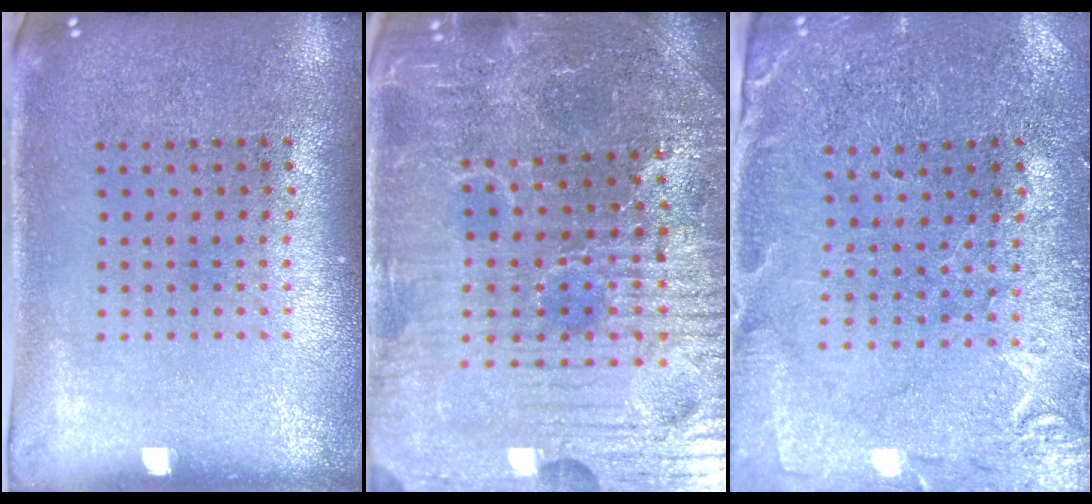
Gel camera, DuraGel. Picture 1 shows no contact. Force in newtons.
{"total": 5.6, "press": 5.3, "slide": 1.6}
{"total": 0.5, "press": 0.5, "slide": 0.2}